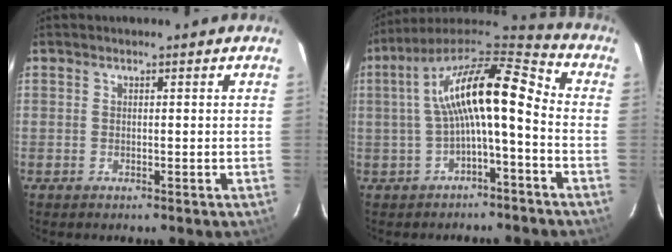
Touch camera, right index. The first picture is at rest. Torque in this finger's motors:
{"motor_torque": [0.68, -0.11, 1.05, 0.21]}